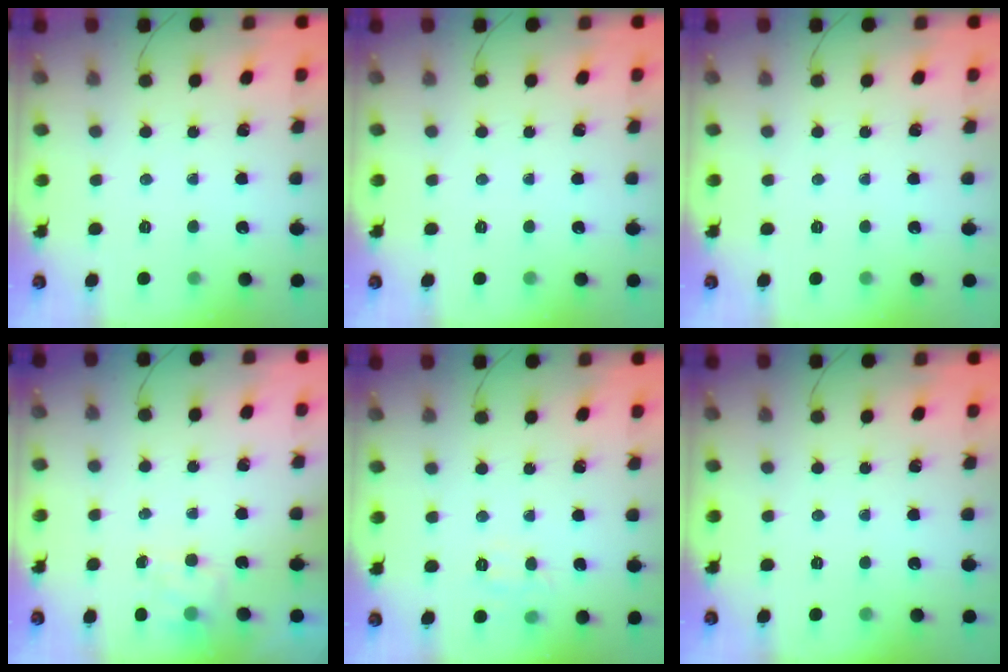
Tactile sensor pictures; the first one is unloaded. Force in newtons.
{"total": 0.0}
{"total": 0.0}
{"total": 3.7, "press": 3.5, "slide": 1.2}
{"total": 6.2, "press": 6.0, "slide": 1.5}
{"total": 0.0}